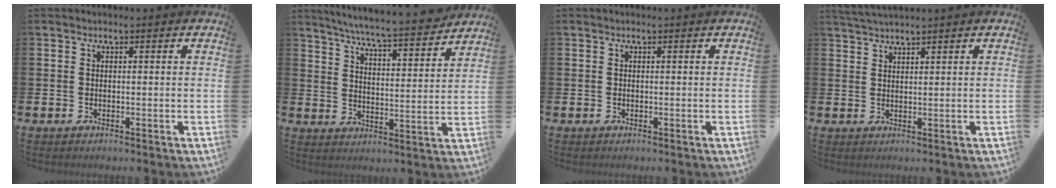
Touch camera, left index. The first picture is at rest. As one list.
[{"total": 6.8, "force": [6.5, -0.3, 1.9], "torque": [-0.056, -0.054, 0.110]}, {"total": 0.0}, {"total": 2.3, "force": [2.2, -0.1, 0.3], "torque": [-0.015, -0.004, 0.043]}]